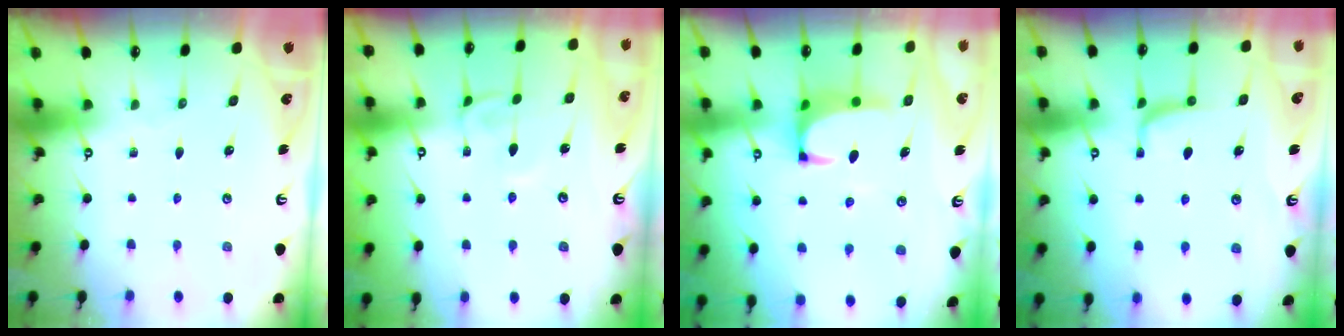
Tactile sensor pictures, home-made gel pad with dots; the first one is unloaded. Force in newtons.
{"total": 3.7, "press": 3.7, "slide": 0.0}
{"total": 1.8, "press": 1.7, "slide": 0.7}
{"total": 1.0, "press": 0.8, "slide": 0.7}